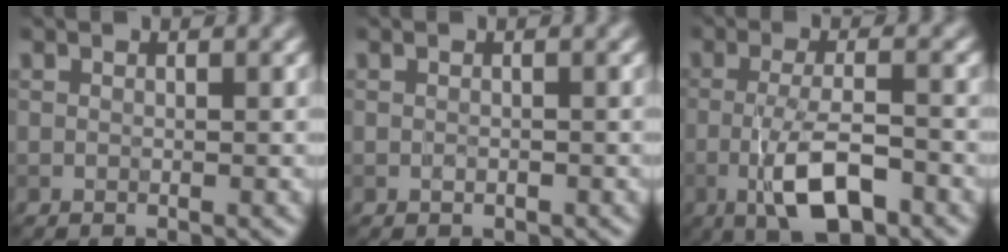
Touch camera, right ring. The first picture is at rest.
{"total": 0.5, "force": [-0.3, 0.4, 0.2], "torque": [-0.003, 0.001, -0.003]}
{"total": 5.8, "force": [-2.2, 1.8, 5.1], "torque": [-0.092, 0.001, -0.042]}